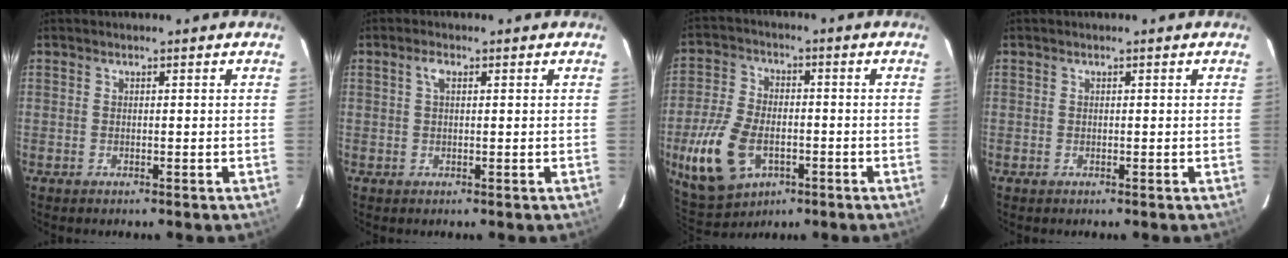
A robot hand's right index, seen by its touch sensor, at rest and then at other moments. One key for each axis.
{"total": 1.7, "fx": 0.6, "fy": 0.7, "fz": 1.4, "tx": -0.030, "ty": 0.007, "tz": 0.010}
{"total": 14.5, "fx": -4.8, "fy": 9.1, "fz": 10.2, "tx": -0.235, "ty": -0.009, "tz": -0.076}
{"total": 0.0}